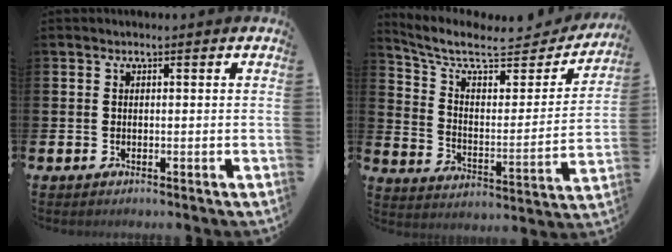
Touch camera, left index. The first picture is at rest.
{"total": 8.5, "force": [7.0, 3.0, 3.8], "torque": [-0.099, -0.051, 0.114]}